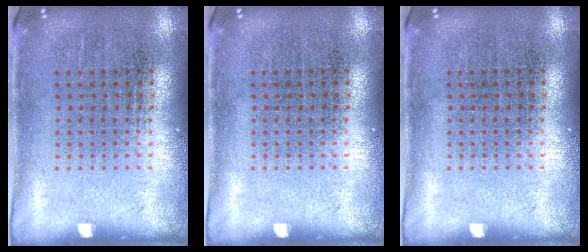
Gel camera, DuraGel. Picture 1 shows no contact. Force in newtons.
{"total": 0.0}
{"total": 0.0}